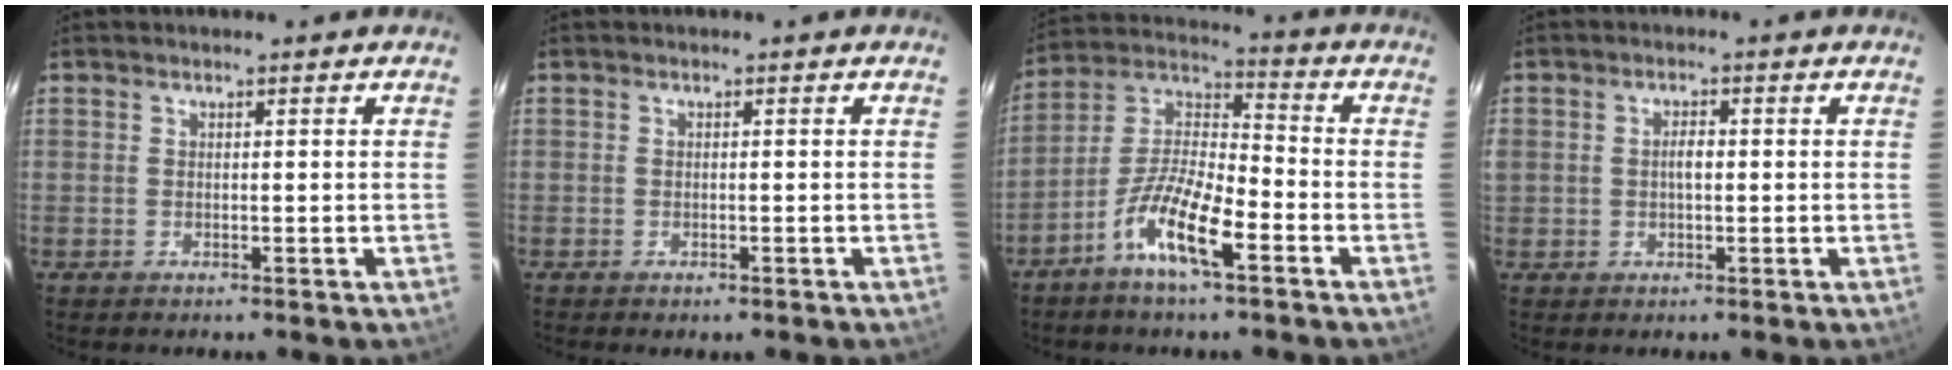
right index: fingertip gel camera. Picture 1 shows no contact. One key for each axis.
{"total": 0.9, "fx": -0.7, "fy": 0.4, "fz": 0.3, "tx": -0.007, "ty": -0.001, "tz": -0.009}
{"total": 11.8, "fx": -6.6, "fy": 2.8, "fz": 9.4, "tx": -0.188, "ty": 0.005, "tz": -0.128}
{"total": 3.0, "fx": 0.0, "fy": 2.1, "fz": 2.1, "tx": -0.034, "ty": 0.005, "tz": 0.000}